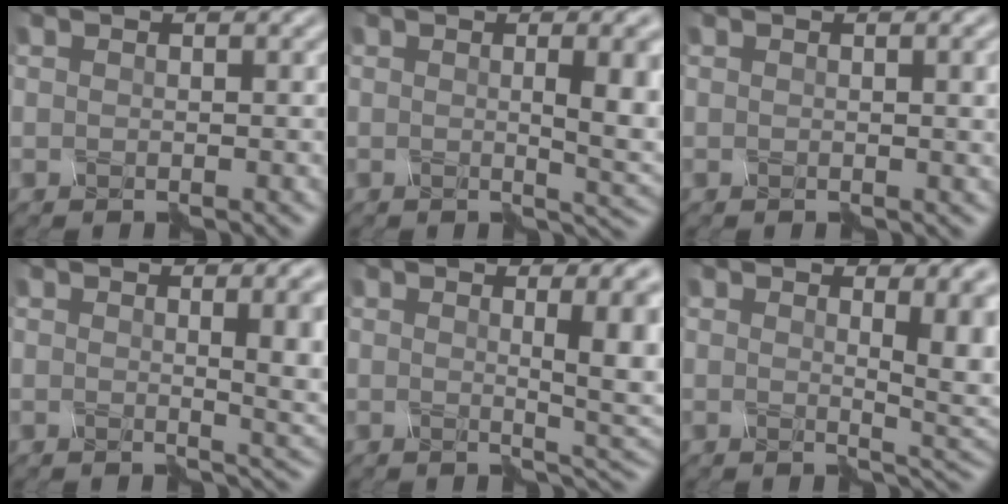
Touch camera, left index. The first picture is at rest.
{"total": 4.9, "force": [0.0, 0.7, 4.8], "torque": [-0.056, -0.005, 0.001]}
{"total": 1.5, "force": [0.5, -0.1, 1.4], "torque": [-0.015, 0.001, 0.009]}
{"total": 4.4, "force": [0.7, 1.0, 4.3], "torque": [-0.047, -0.006, 0.012]}
{"total": 4.7, "force": [0.6, 0.7, 4.6], "torque": [-0.060, -0.008, 0.010]}
{"total": 5.4, "force": [1.3, 1.7, 5.0], "torque": [-0.048, -0.005, 0.024]}